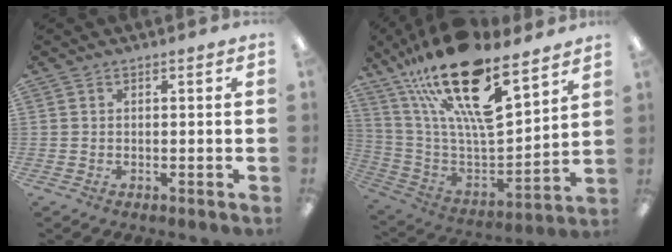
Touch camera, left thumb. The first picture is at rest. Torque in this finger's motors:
{"motor_torque": [1.50, 0.73, 2.76, -0.01, 0.49]}